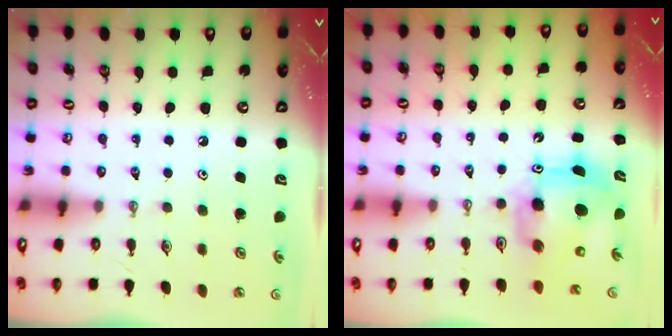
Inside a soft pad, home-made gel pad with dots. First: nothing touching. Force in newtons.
{"total": 9.3, "press": 9.2, "slide": 1.0}